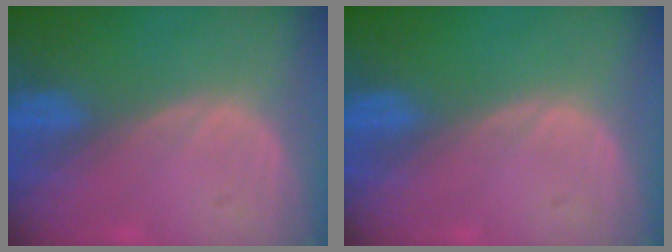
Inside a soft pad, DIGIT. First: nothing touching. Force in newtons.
{"total": 0.0}